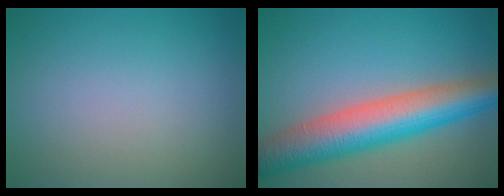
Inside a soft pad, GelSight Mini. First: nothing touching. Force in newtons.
{"total": 9.1, "press": 9.1, "slide": 0.3}